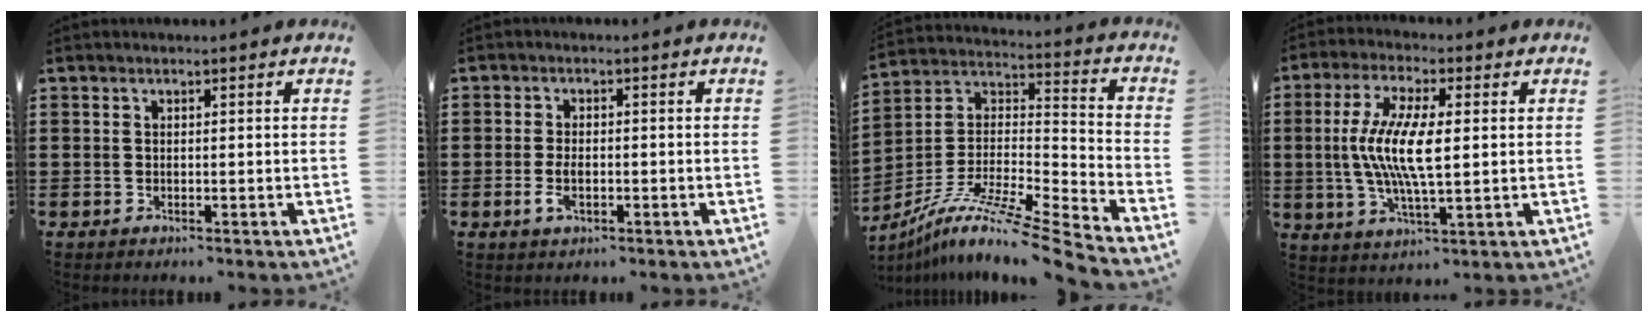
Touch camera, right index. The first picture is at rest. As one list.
[{"total": 3.0, "force": [-0.9, 1.5, 2.5], "torque": [-0.061, -0.005, -0.019]}, {"total": 10.2, "force": [-8.1, -0.1, 6.2], "torque": [-0.115, -0.007, -0.160]}, {"total": 9.4, "force": [0.3, 2.7, 9.0], "torque": [-0.184, -0.003, 0.002]}]